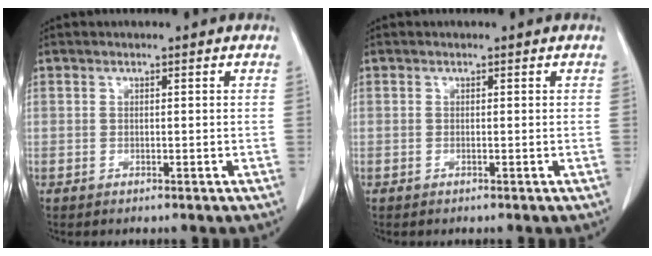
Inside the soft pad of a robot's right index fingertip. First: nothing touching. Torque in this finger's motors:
{"motor_torque": [-0.06, 0.13, 0.00, 0.01]}